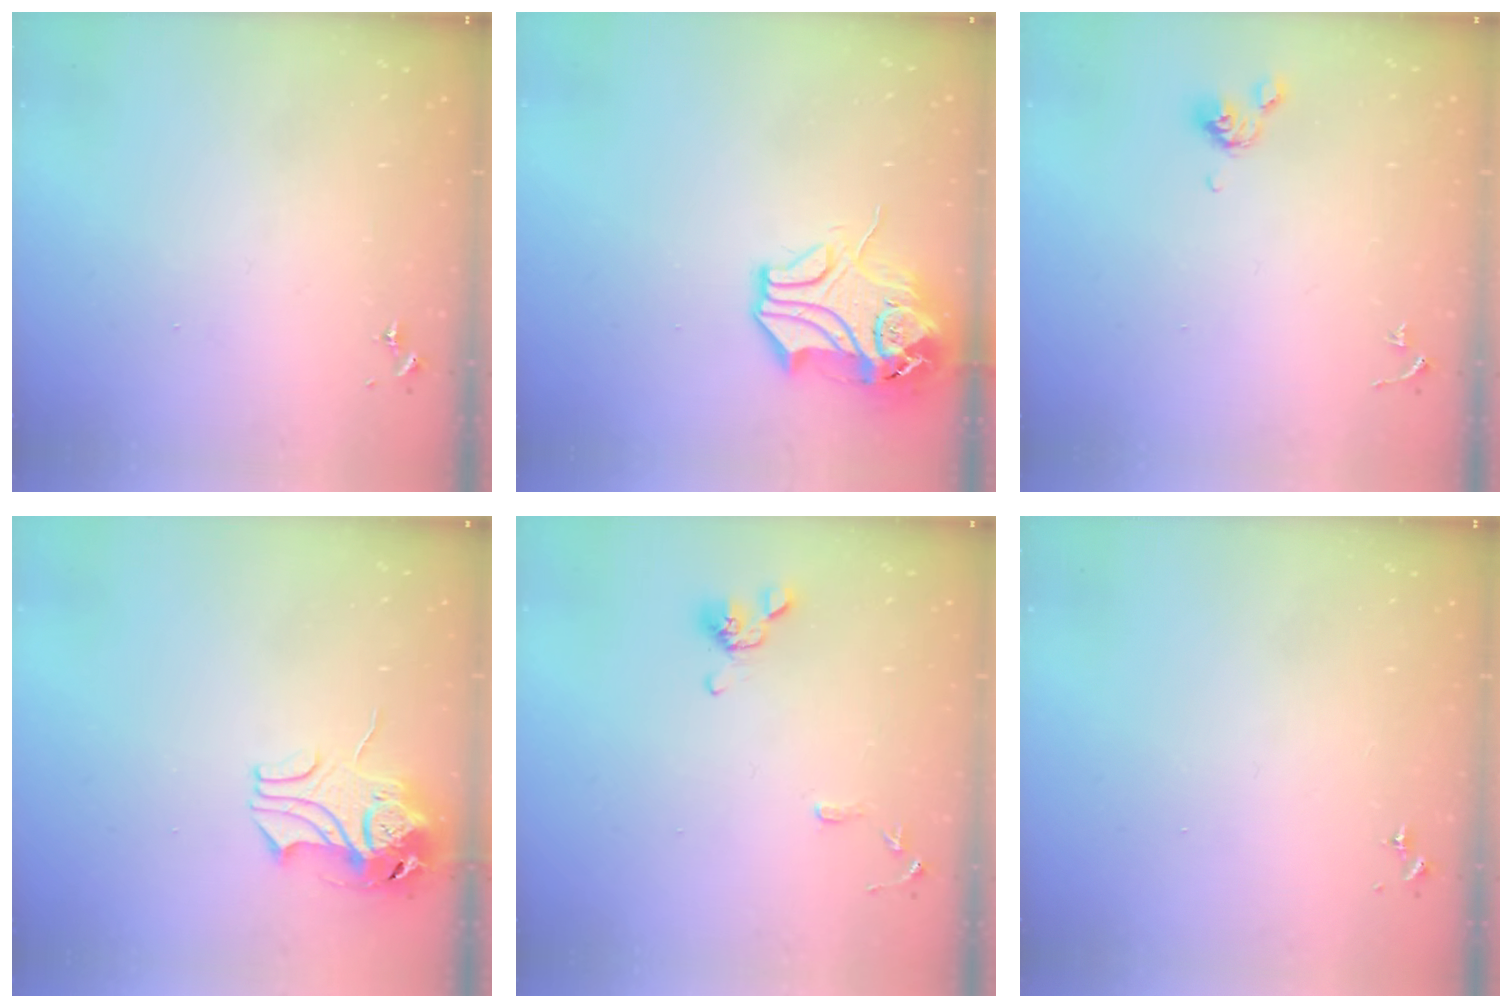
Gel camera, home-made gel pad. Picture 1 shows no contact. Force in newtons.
{"total": 13.1, "press": 13.0, "slide": 1.9}
{"total": 6.1, "press": 5.9, "slide": 1.3}
{"total": 10.6, "press": 10.5, "slide": 1.5}
{"total": 9.9, "press": 9.8, "slide": 1.4}
{"total": 0.0}